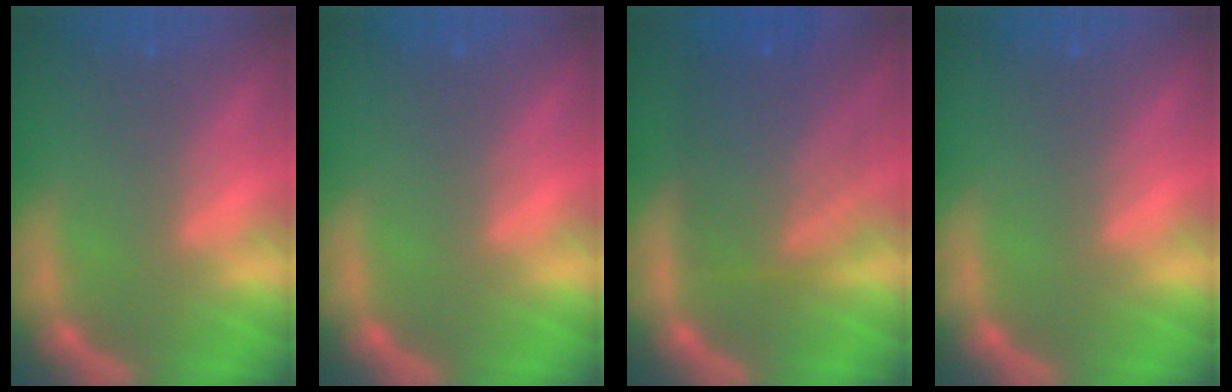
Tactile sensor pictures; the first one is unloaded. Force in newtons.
{"total": 0.0}
{"total": 8.6}
{"total": 0.0}